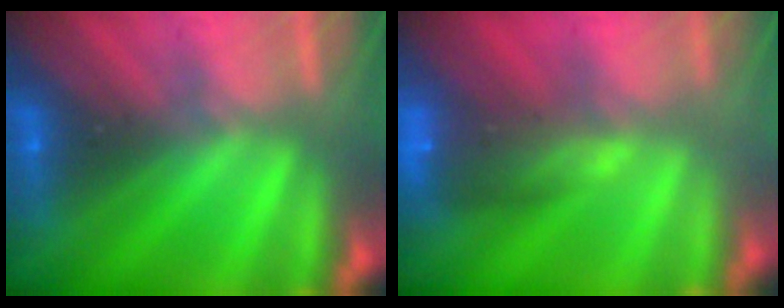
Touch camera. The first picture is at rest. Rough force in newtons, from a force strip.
{"total": 8.0}